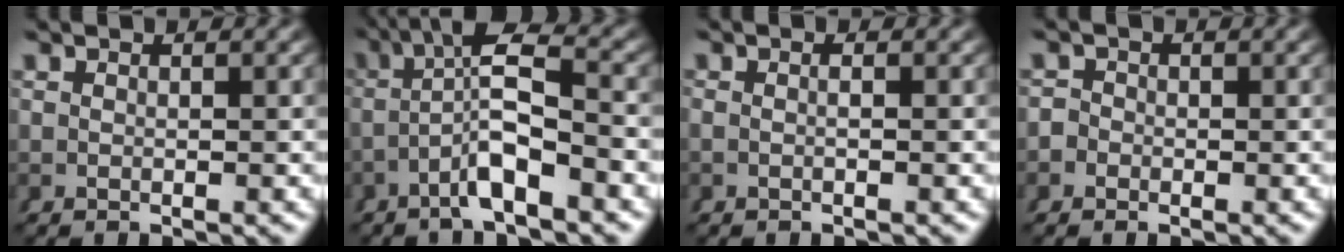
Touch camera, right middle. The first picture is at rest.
{"total": 5.8, "force": [0.3, 2.0, 5.4], "torque": [-0.090, 0.005, 0.003]}
{"total": 1.0, "force": [-0.3, 0.4, 0.9], "torque": [-0.016, 0.001, -0.007]}
{"total": 1.2, "force": [-0.9, 0.8, -0.1], "torque": [0.005, -0.005, -0.017]}